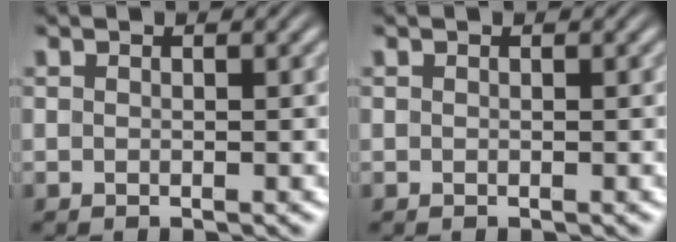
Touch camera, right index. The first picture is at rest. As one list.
[{"total": 0.0}]